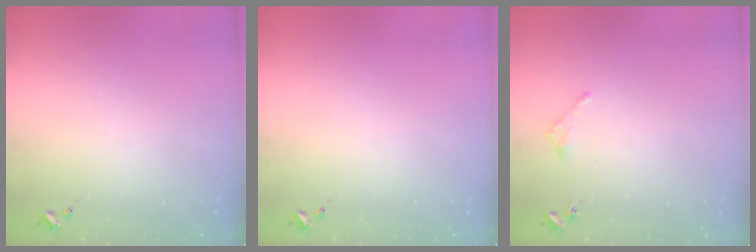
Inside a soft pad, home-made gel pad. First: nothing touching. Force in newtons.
{"total": 0.0}
{"total": 1.6, "press": 1.6, "slide": 0.2}